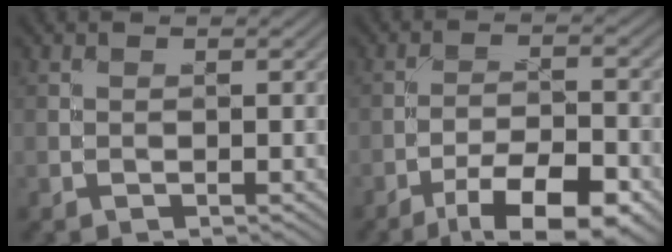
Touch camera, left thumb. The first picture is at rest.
{"total": 10.6, "force": [-6.8, 3.5, 7.4], "torque": [-0.120, -0.005, -0.107]}